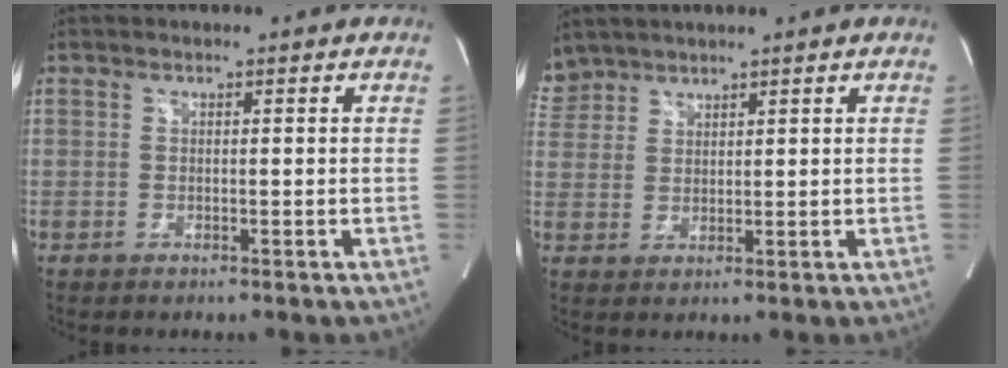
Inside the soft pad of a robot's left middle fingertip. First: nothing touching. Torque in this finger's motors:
{"motor_torque": [0.64, -0.78, -0.02, -0.11]}